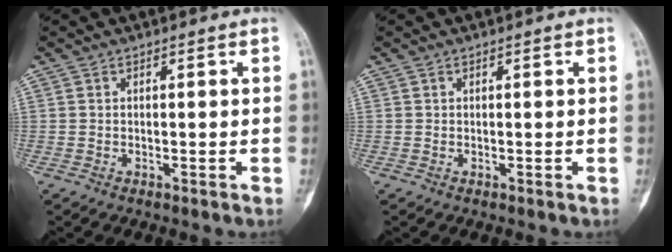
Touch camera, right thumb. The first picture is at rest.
{"total": 0.0}